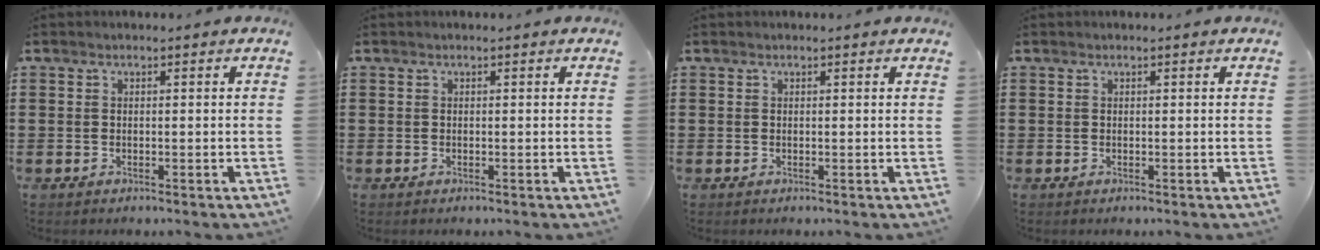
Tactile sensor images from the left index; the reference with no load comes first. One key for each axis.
{"total": 0.0}
{"total": 0.0}
{"total": 0.0}